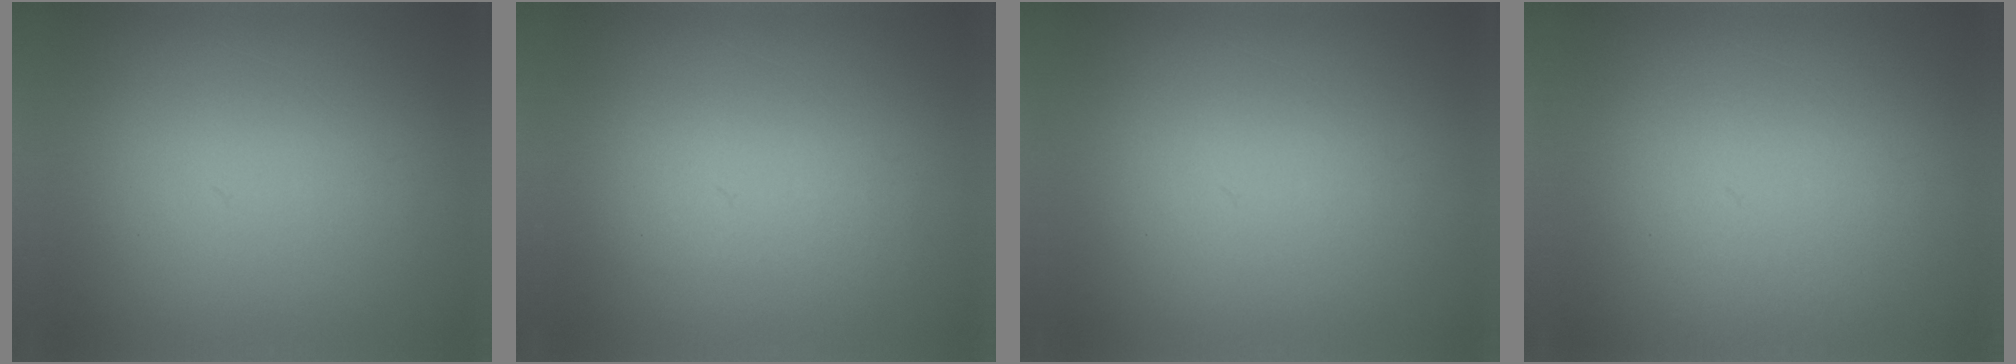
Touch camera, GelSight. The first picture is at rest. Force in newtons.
{"total": 1.4}
{"total": 0.0}
{"total": 1.2}